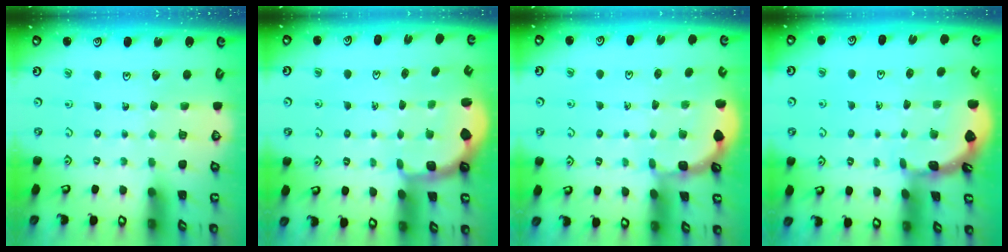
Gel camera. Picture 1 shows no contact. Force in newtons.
{"total": 2.4, "press": 1.1, "slide": 2.1}
{"total": 2.0, "press": 2.0, "slide": 0.1}
{"total": 1.6, "press": 1.6, "slide": 0.2}